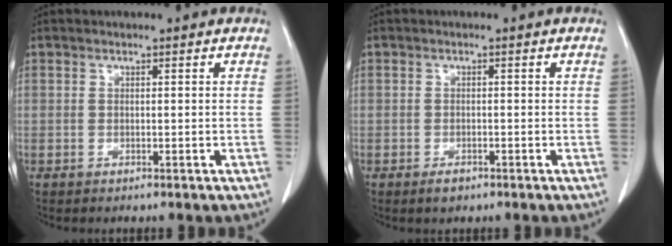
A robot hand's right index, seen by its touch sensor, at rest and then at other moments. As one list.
[{"total": 1.6, "force": [-1.0, 0.9, 0.8], "torque": [-0.013, 0.001, -0.012]}]